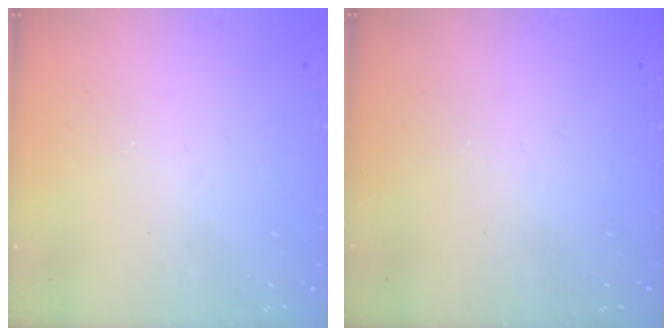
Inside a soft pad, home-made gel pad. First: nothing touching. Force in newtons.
{"total": 0.0}